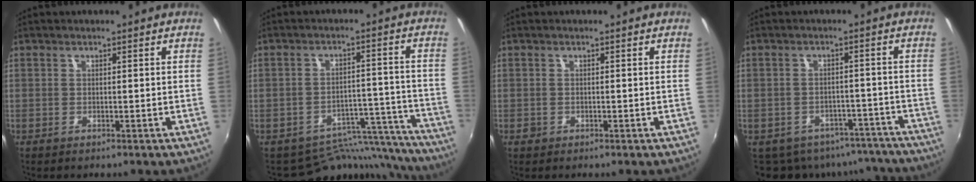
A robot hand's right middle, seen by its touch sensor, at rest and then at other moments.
{"total": 13.1, "force": [-12.4, 4.1, 0.9], "torque": [-0.003, 0.040, -0.164]}
{"total": 1.1, "force": [-0.6, 0.9, 0.2], "torque": [-0.006, -0.003, -0.007]}
{"total": 13.3, "force": [-10.6, 7.0, 4.0], "torque": [-0.087, 0.004, -0.120]}